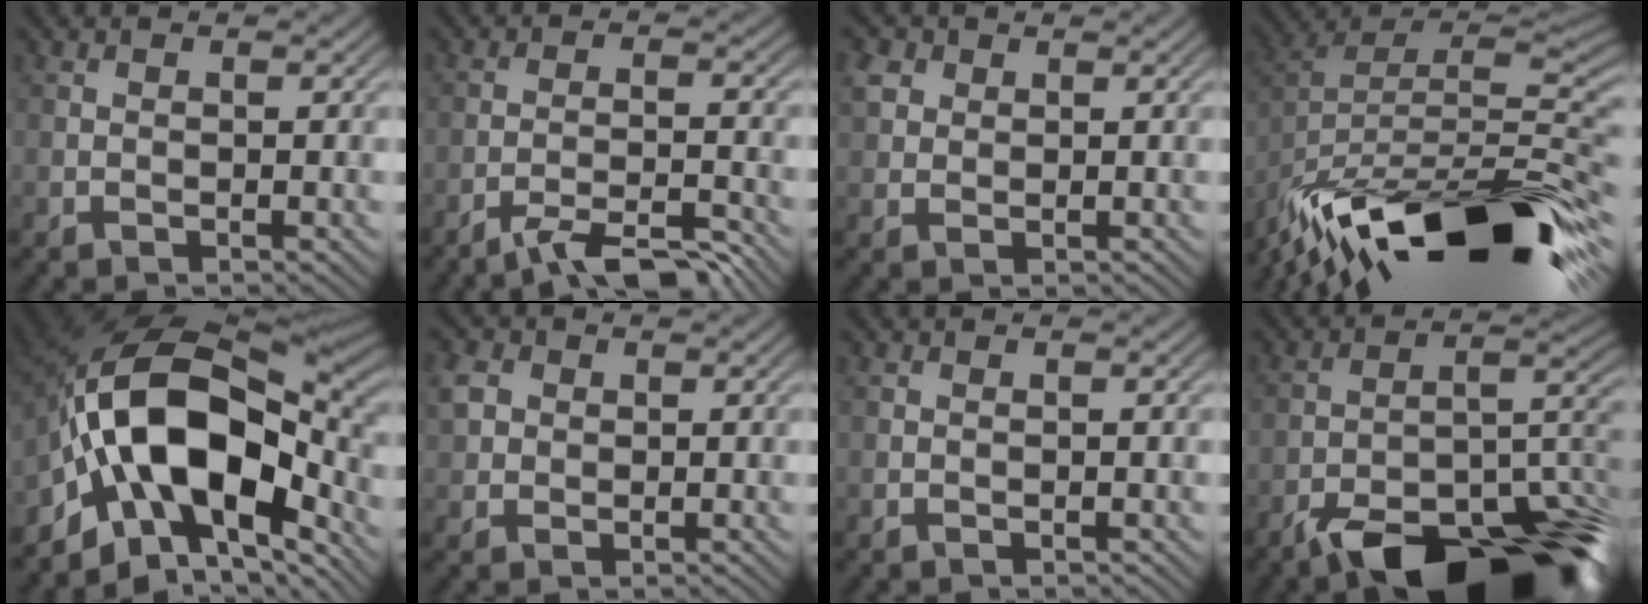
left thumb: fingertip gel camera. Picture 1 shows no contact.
{"total": 6.4, "force": [-5.3, 0.9, 3.4], "torque": [-0.052, 0.007, -0.090]}
{"total": 2.9, "force": [1.3, 2.4, 1.2], "torque": [-0.040, 0.006, 0.029]}
{"total": 17.8, "force": [-11.3, 6.1, 12.3], "torque": [-0.239, -0.007, -0.196]}
{"total": 17.2, "force": [-4.3, 10.2, 13.1], "torque": [-0.212, 0.008, -0.096]}
{"total": 3.7, "force": [0.7, 3.2, 1.7], "torque": [-0.056, 0.009, 0.010]}
{"total": 0.0}
{"total": 18.0, "force": [-13.1, 6.7, 10.5], "torque": [-0.142, -0.014, -0.190]}